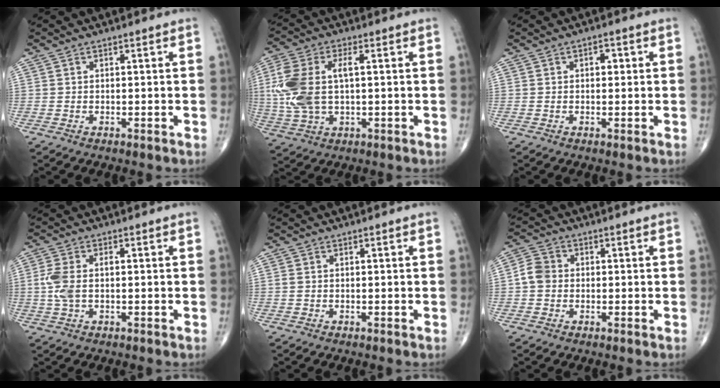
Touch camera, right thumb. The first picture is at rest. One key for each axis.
{"total": 13.0, "fx": 1.2, "fy": 6.6, "fz": 11.1, "tx": -0.267, "ty": 0.013, "tz": 0.026}
{"total": 1.8, "fx": 0.3, "fy": 1.2, "fz": 1.3, "tx": -0.009, "ty": 0.005, "tz": 0.002}
{"total": 5.3, "fx": 0.0, "fy": 2.8, "fz": 4.6, "tx": -0.121, "ty": 0.013, "tz": -0.002}
{"total": 0.6, "fx": 0.0, "fy": 0.4, "fz": 0.4, "tx": -0.016, "ty": 0.004, "tz": 0.004}
{"total": 4.2, "fx": -0.3, "fy": 3.6, "fz": 2.1, "tx": -0.033, "ty": 0.010, "tz": -0.013}